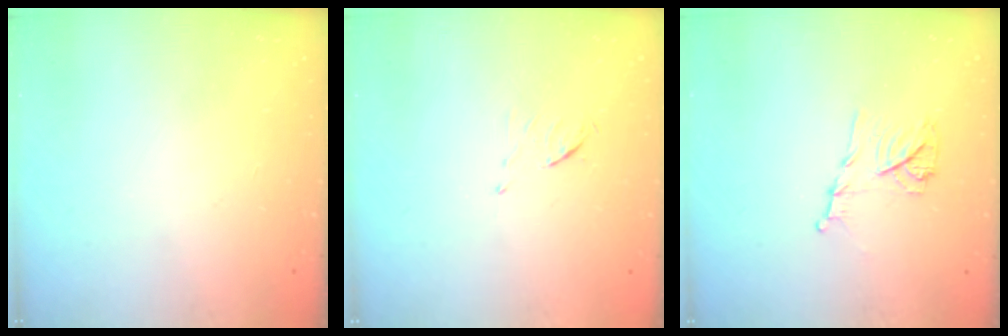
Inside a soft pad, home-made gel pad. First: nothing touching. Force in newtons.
{"total": 5.2, "press": 5.1, "slide": 0.8}
{"total": 10.3, "press": 10.3, "slide": 0.5}